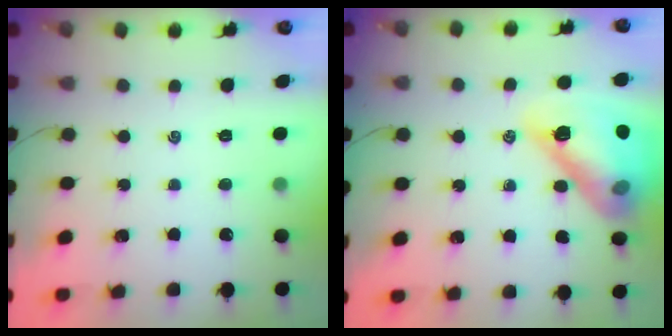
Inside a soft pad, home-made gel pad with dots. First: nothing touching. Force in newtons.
{"total": 20.2, "press": 20.1, "slide": 2.2}